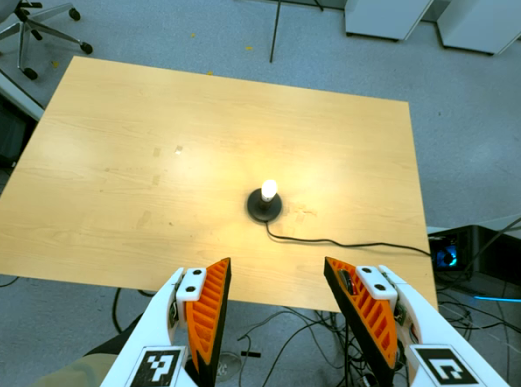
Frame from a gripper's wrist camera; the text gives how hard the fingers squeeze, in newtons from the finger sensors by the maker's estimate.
{"total": 0.0}